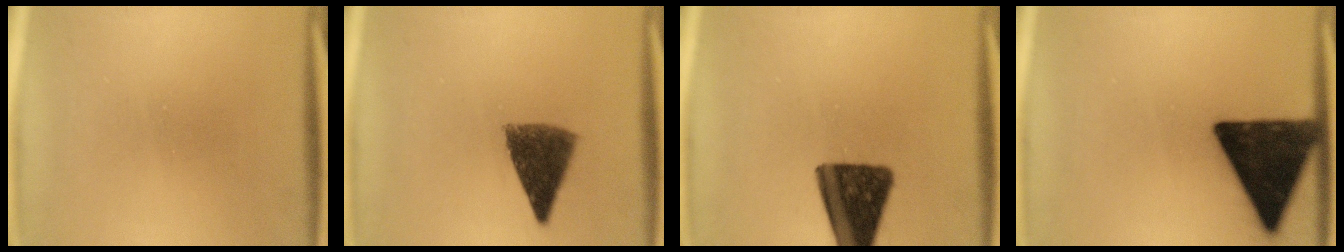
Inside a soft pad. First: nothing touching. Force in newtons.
{"total": 6.4}
{"total": 15.1}
{"total": 17.2}